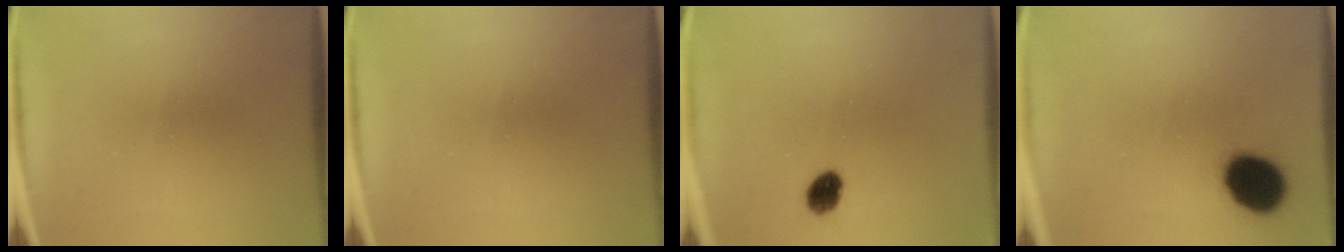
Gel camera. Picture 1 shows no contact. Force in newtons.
{"total": 0.0}
{"total": 4.2}
{"total": 13.0}